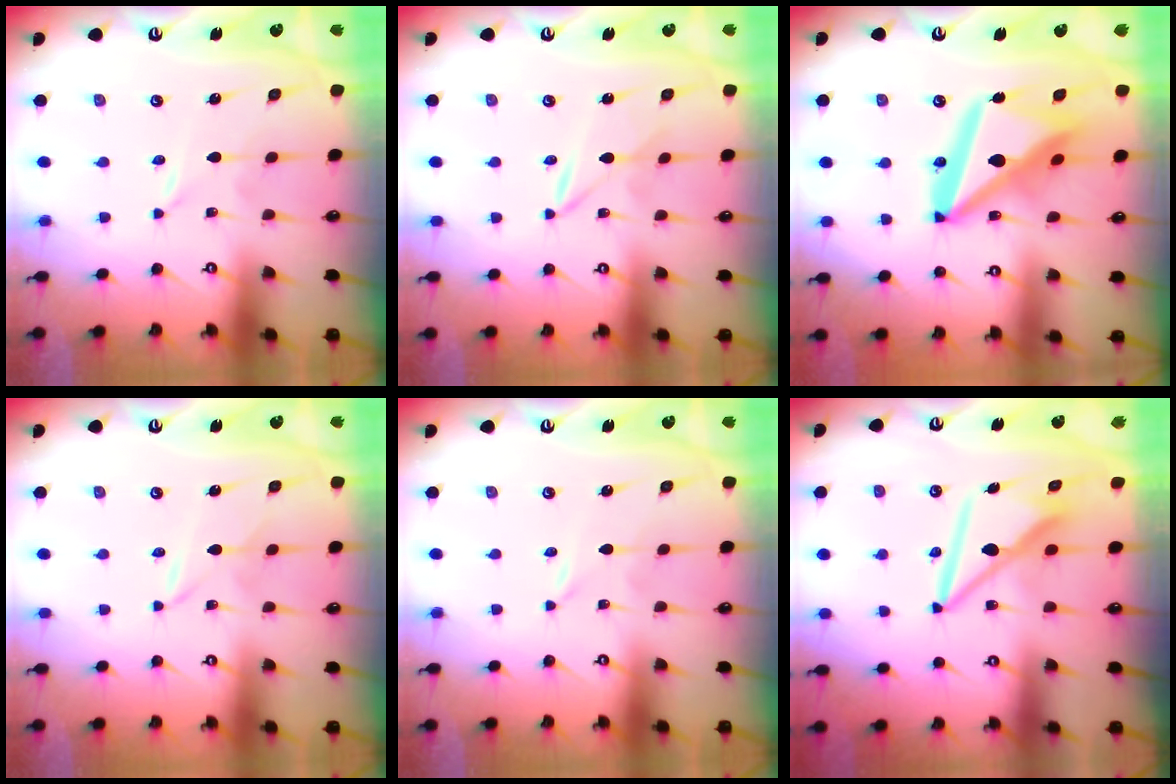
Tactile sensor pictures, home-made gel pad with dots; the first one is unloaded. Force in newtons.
{"total": 1.6, "press": 1.6, "slide": 0.1}
{"total": 20.4, "press": 20.3, "slide": 2.2}
{"total": 2.5, "press": 2.4, "slide": 0.4}
{"total": 0.0}
{"total": 9.1, "press": 9.1, "slide": 0.8}